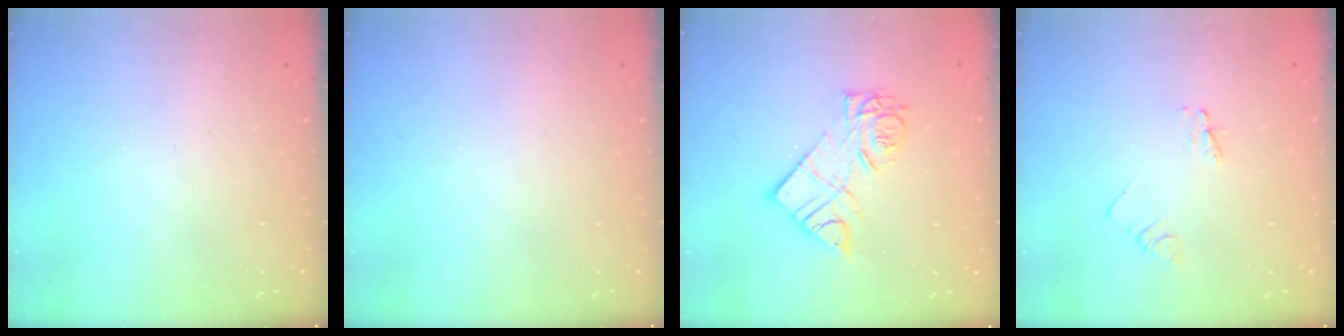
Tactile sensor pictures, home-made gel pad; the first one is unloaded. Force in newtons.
{"total": 0.0}
{"total": 11.4, "press": 11.4, "slide": 1.0}
{"total": 2.6, "press": 2.6, "slide": 0.4}